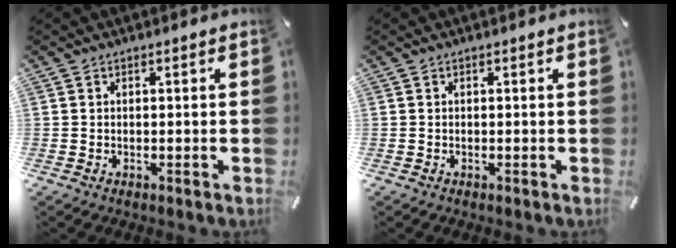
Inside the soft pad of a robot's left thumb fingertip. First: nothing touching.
{"total": 0.0}